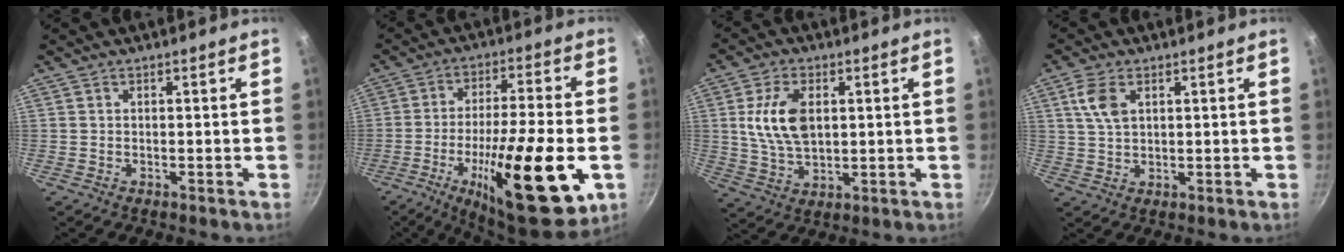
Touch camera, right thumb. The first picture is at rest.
{"total": 24.2, "force": [-7.4, 6.4, 22.1], "torque": [-0.337, 0.019, -0.113]}
{"total": 10.6, "force": [2.1, 6.3, 8.2], "torque": [-0.146, -0.007, 0.040]}
{"total": 5.7, "force": [2.2, 3.2, 4.2], "torque": [-0.082, -0.003, 0.044]}